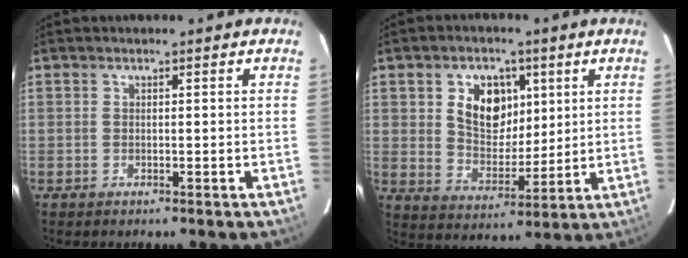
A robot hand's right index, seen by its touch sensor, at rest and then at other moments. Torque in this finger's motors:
{"motor_torque": [1.02, 0.15, 0.30, 0.08]}